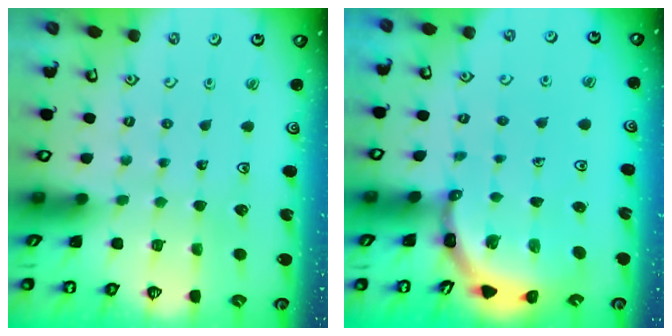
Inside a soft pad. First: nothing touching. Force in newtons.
{"total": 4.5, "press": 4.5, "slide": 0.4}